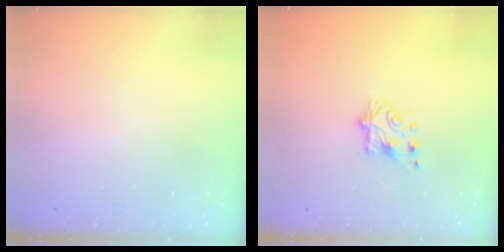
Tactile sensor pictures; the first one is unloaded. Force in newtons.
{"total": 6.4, "press": 6.4, "slide": 0.5}